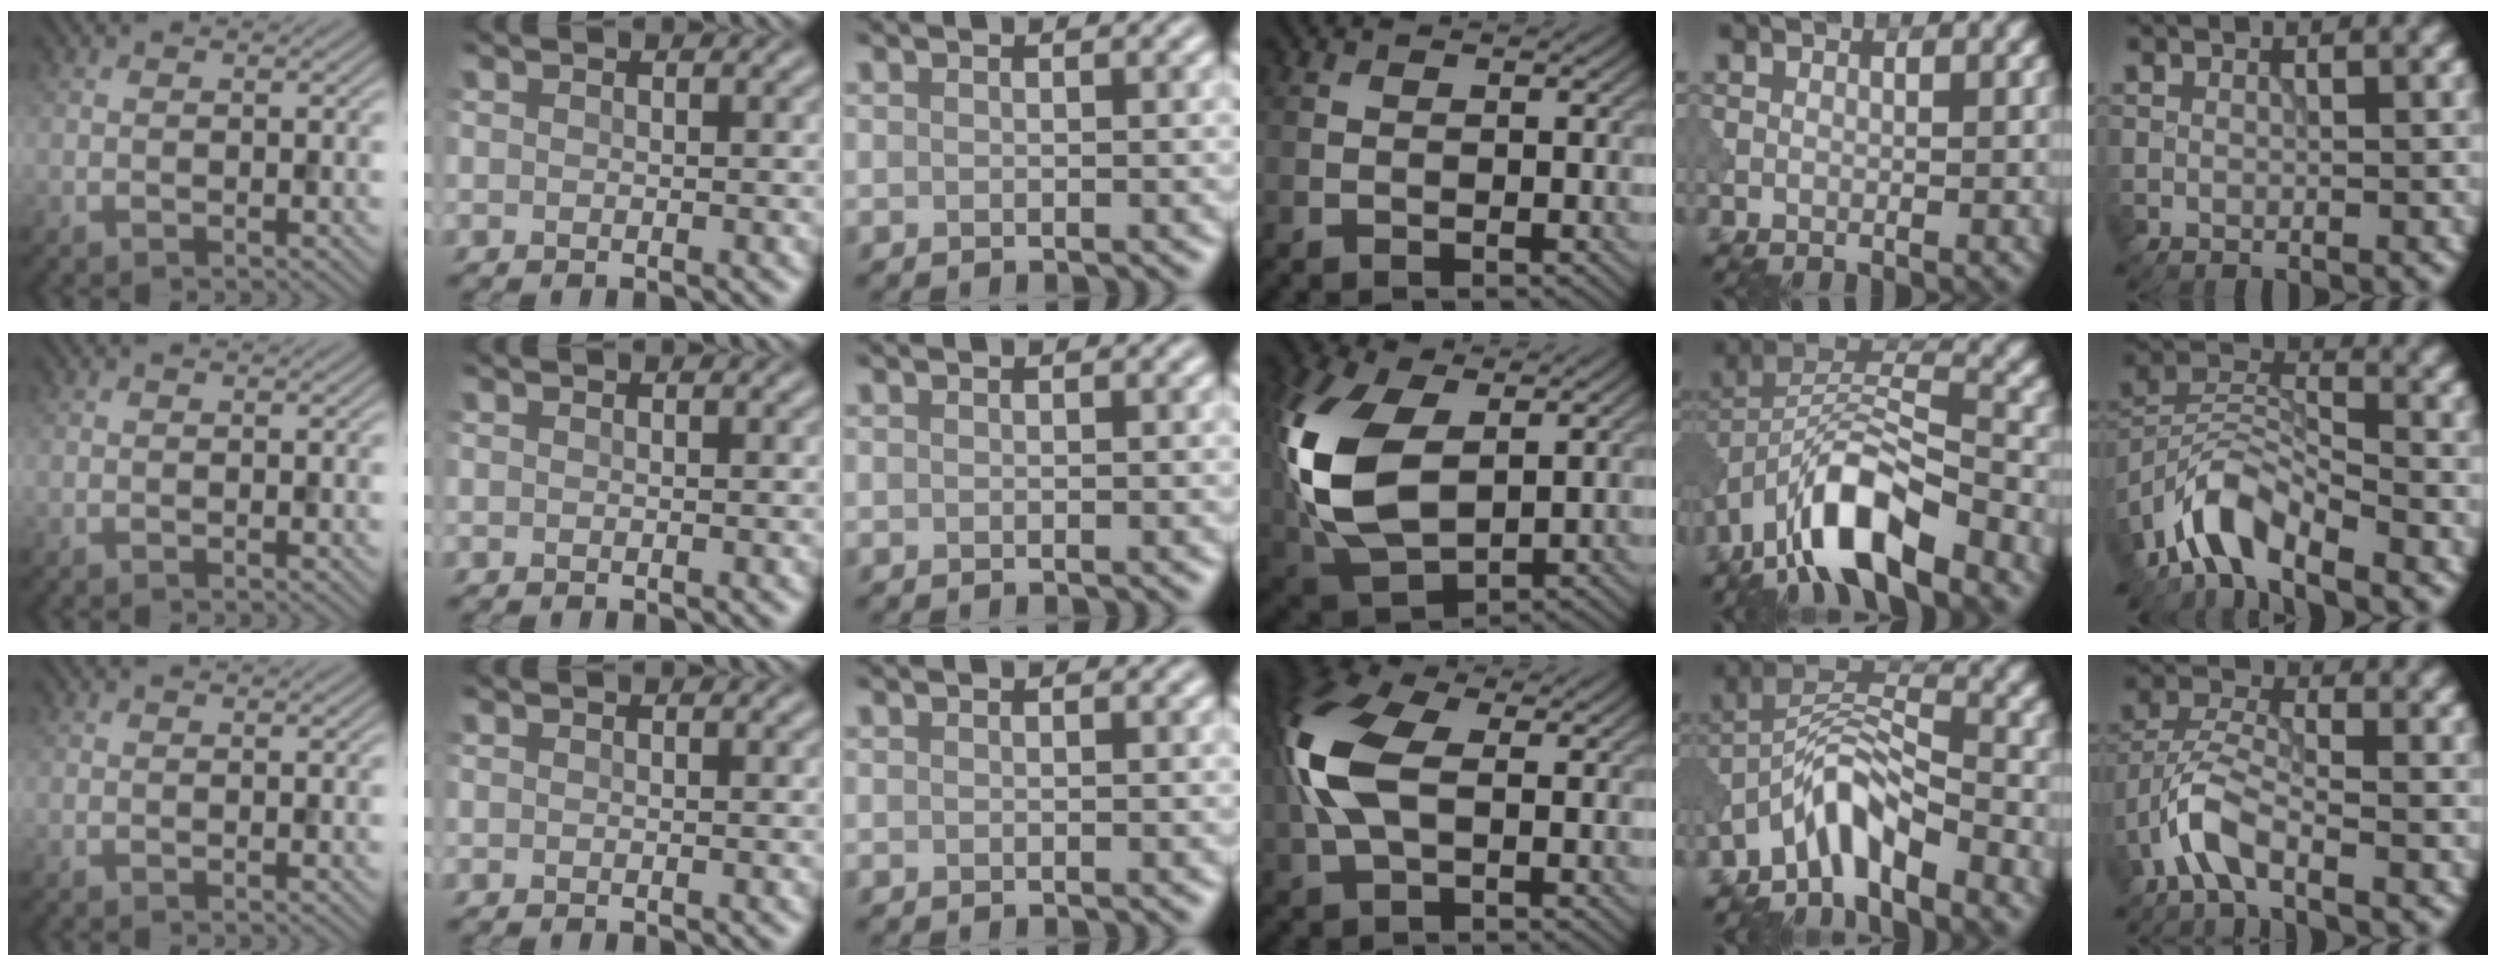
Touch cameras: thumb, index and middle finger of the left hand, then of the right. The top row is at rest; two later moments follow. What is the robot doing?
{"motion": "wipe", "object": "makeup brush"}